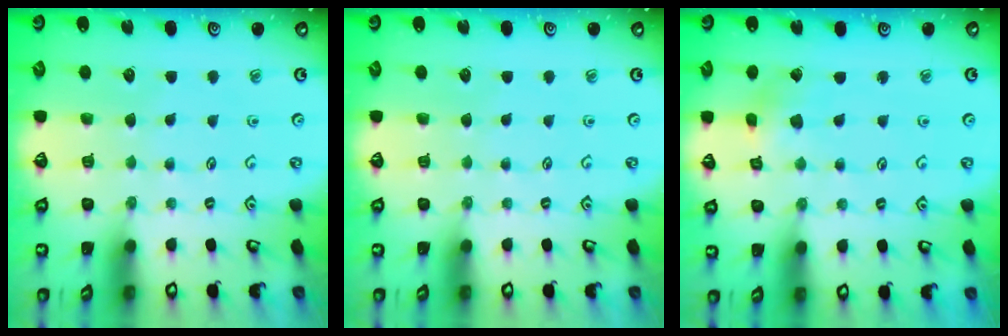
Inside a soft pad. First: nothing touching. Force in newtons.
{"total": 0.0}
{"total": 2.8, "press": 2.8, "slide": 0.3}